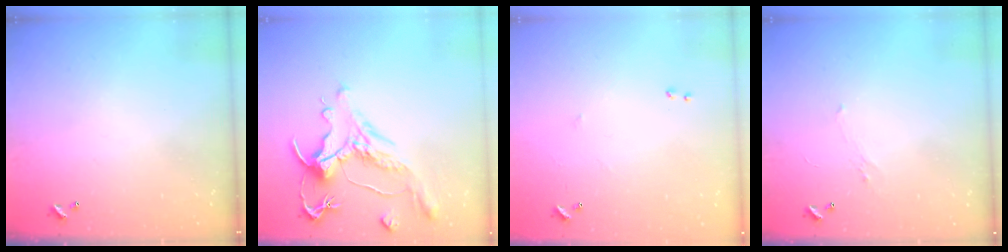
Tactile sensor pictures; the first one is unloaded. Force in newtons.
{"total": 1.7, "press": 0.9, "slide": 1.4}
{"total": 6.4, "press": 6.3, "slide": 0.8}
{"total": 1.3, "press": 1.1, "slide": 0.7}